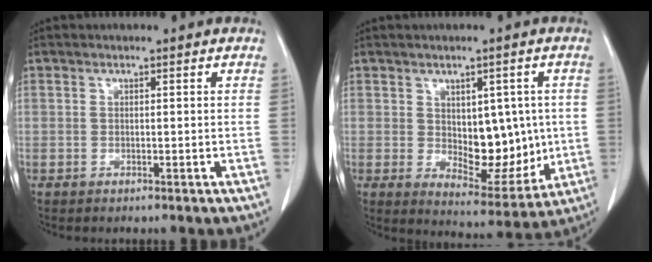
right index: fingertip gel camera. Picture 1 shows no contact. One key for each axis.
{"total": 9.9, "fx": 0.4, "fy": 5.4, "fz": 8.3, "tx": -0.106, "ty": -0.003, "tz": 0.026}